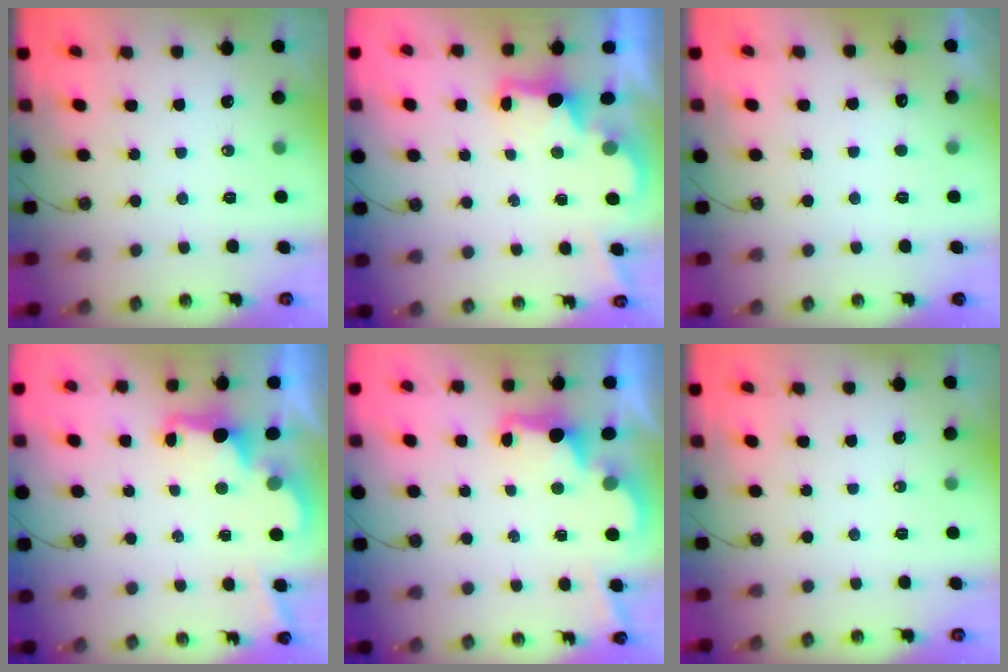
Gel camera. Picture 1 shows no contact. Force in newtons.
{"total": 2.3, "press": 2.2, "slide": 0.7}
{"total": 4.2, "press": 4.1, "slide": 1.0}
{"total": 2.6, "press": 2.4, "slide": 0.8}
{"total": 2.6, "press": 2.4, "slide": 0.8}
{"total": 0.0}